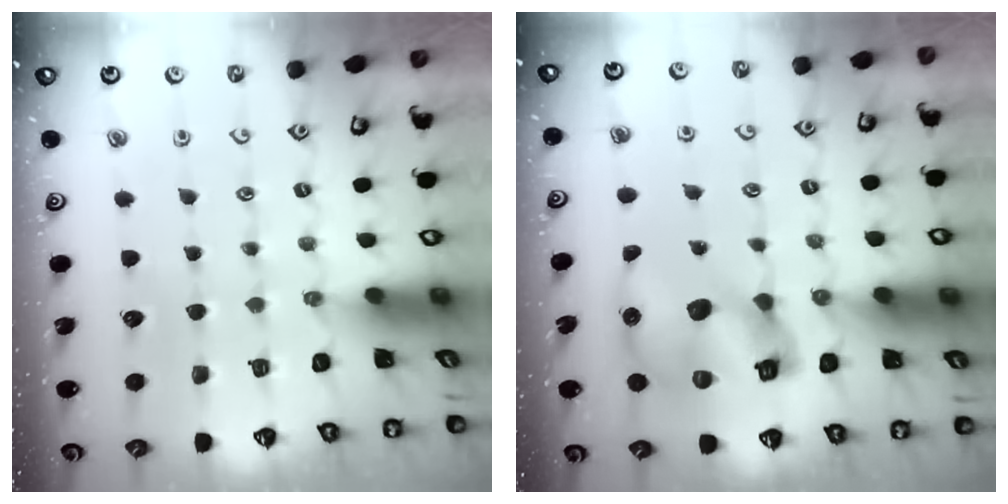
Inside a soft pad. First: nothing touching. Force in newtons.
{"total": 12.5, "press": 12.3, "slide": 1.9}